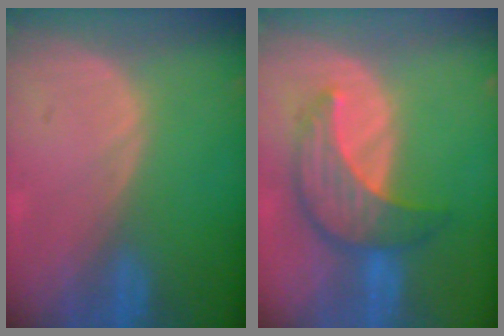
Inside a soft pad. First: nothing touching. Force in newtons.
{"total": 7.8, "press": 7.5, "slide": 2.2}